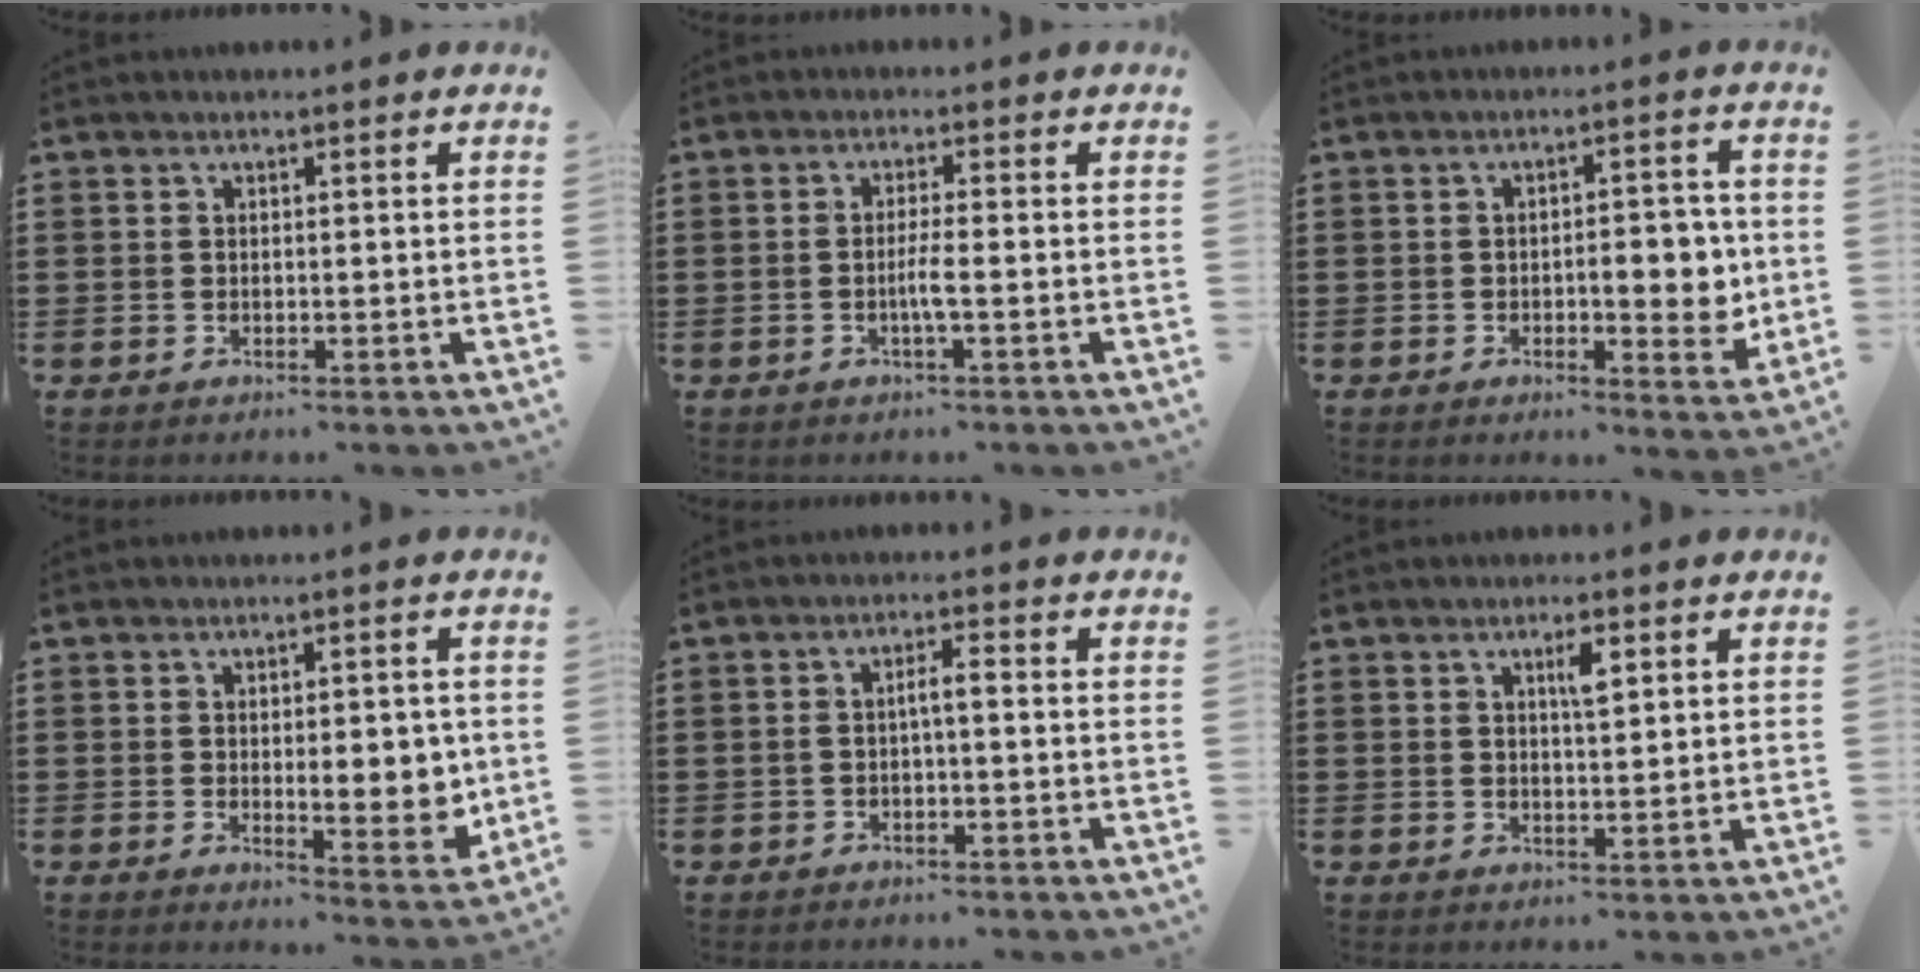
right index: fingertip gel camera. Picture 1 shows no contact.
{"total": 2.9, "force": [-0.9, 0.0, 2.8], "torque": [-0.057, -0.006, -0.021]}
{"total": 6.5, "force": [-0.7, 2.5, 5.9], "torque": [-0.070, -0.004, -0.019]}
{"total": 6.2, "force": [0.3, 2.4, 5.7], "torque": [-0.079, -0.002, 0.001]}
{"total": 1.8, "force": [-0.4, 0.3, 1.8], "torque": [-0.034, 0.002, -0.009]}
{"total": 2.9, "force": [1.2, 0.7, 2.6], "torque": [-0.046, 0.002, 0.016]}